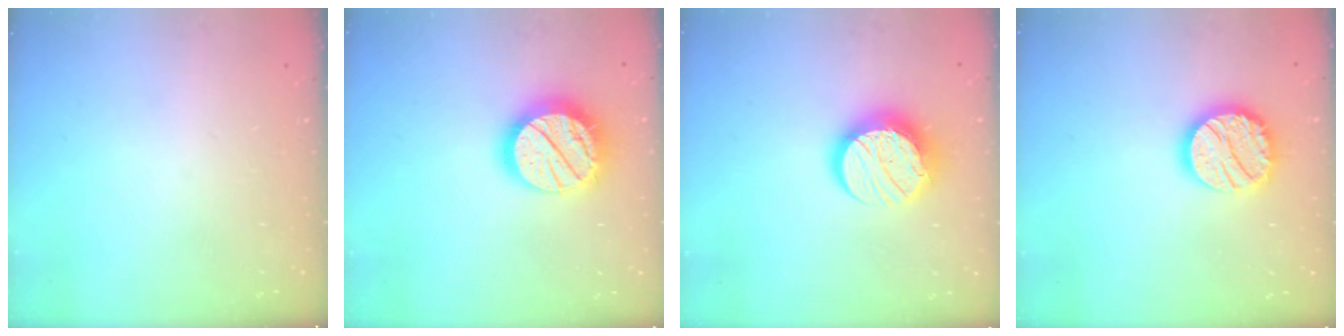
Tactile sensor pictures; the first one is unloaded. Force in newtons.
{"total": 20.0, "press": 20.0, "slide": 1.5}
{"total": 14.8, "press": 14.7, "slide": 0.9}
{"total": 16.6, "press": 16.6, "slide": 1.2}